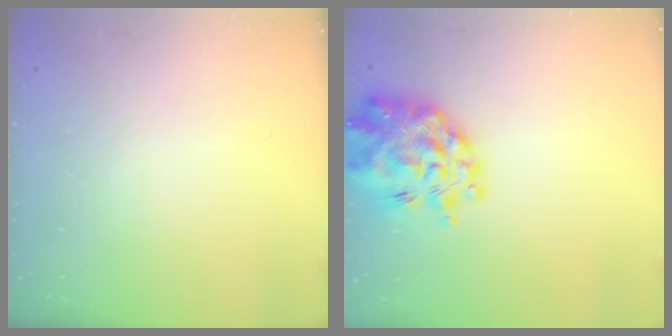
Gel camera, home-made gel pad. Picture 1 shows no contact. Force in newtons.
{"total": 10.5, "press": 10.0, "slide": 3.4}